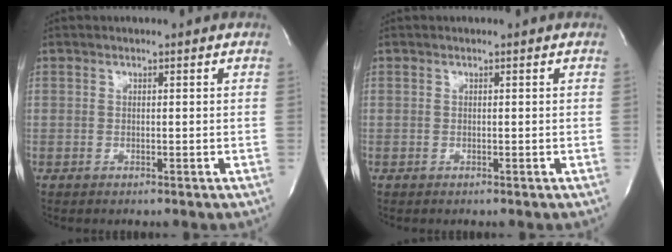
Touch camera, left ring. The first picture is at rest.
{"total": 0.0}